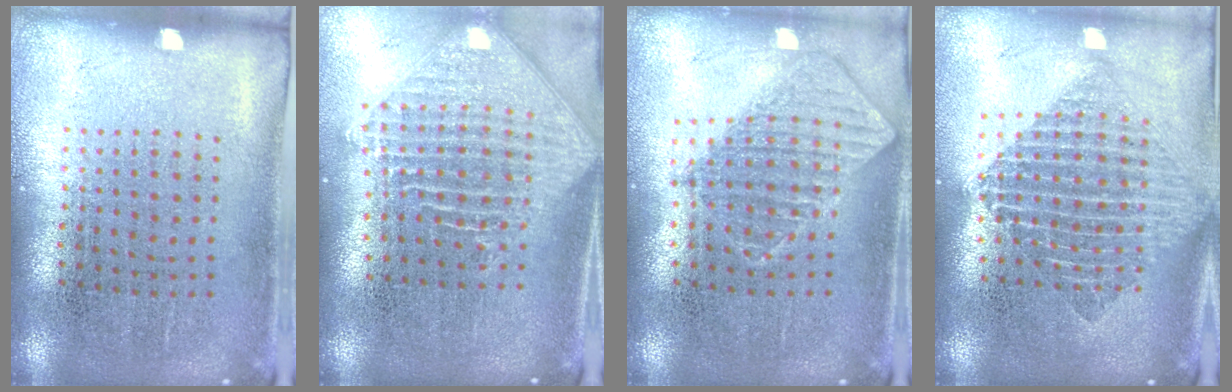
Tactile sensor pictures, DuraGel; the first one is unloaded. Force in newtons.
{"total": 2.4, "press": 1.8, "slide": 1.6}
{"total": 0.9, "press": 0.9, "slide": 0.1}
{"total": 1.9, "press": 1.6, "slide": 1.1}